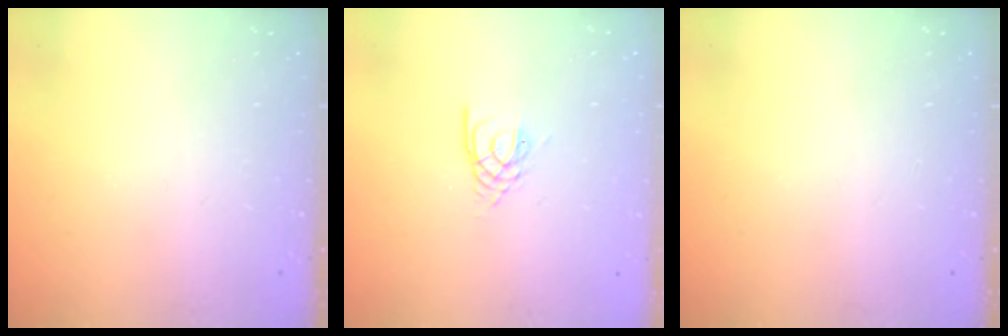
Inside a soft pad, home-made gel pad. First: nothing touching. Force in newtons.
{"total": 2.5, "press": 2.4, "slide": 0.4}
{"total": 0.0}